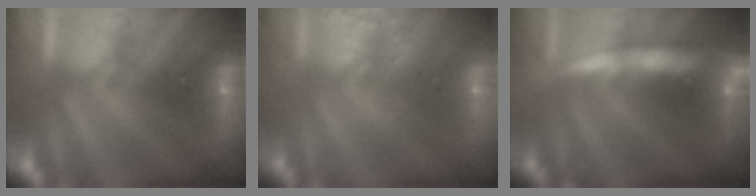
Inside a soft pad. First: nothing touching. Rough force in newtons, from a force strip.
{"total": 1.9}
{"total": 8.9}